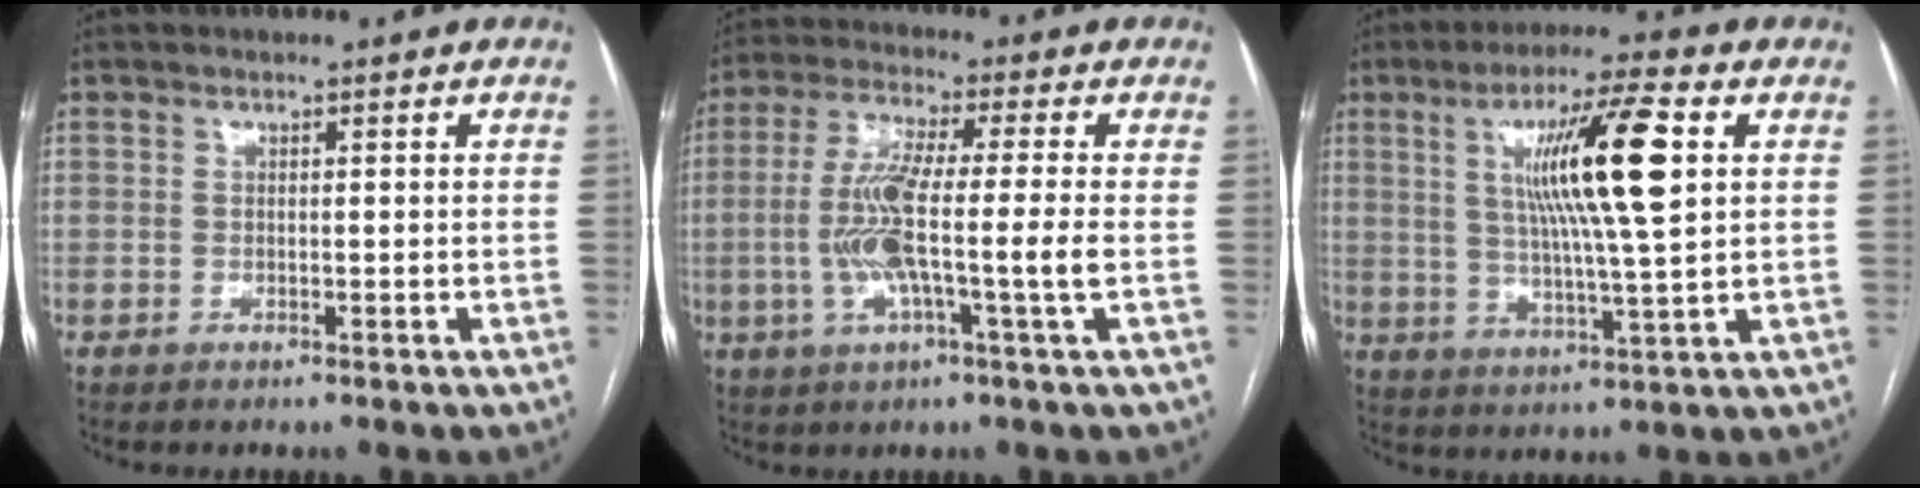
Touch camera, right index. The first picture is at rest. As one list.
[{"total": 11.0, "force": [-1.4, -0.1, 10.9], "torque": [-0.220, 0.000, -0.034]}, {"total": 14.0, "force": [3.7, 0.0, 13.5], "torque": [-0.238, 0.005, 0.064]}]